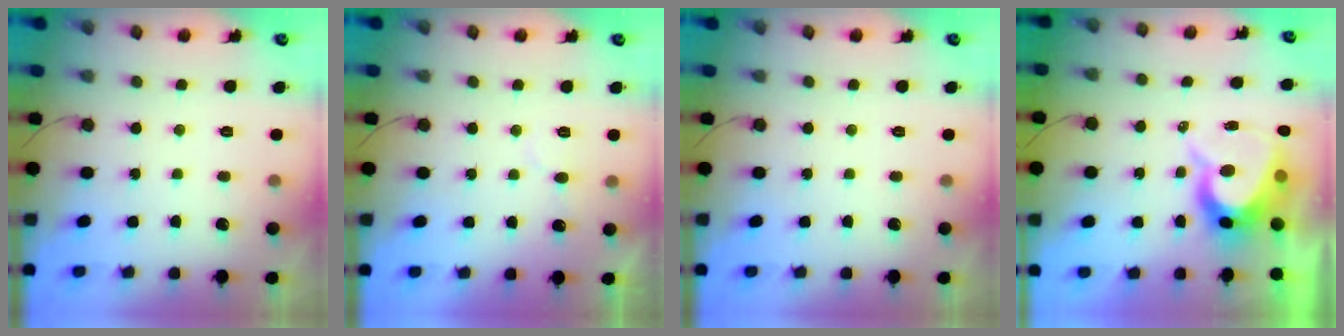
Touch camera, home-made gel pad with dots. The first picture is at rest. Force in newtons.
{"total": 5.5, "press": 5.5, "slide": 0.3}
{"total": 0.0}
{"total": 9.7, "press": 9.6, "slide": 0.8}